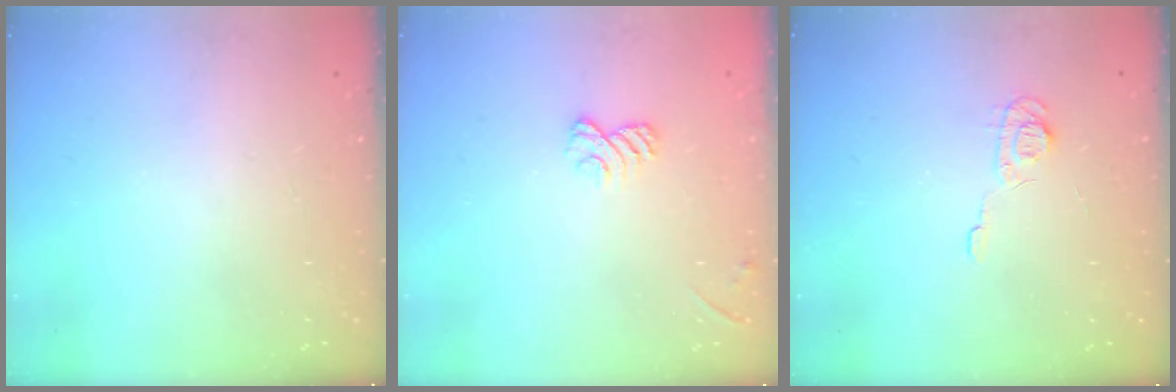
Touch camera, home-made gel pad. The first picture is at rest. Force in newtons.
{"total": 6.7, "press": 6.6, "slide": 1.2}
{"total": 5.9, "press": 5.8, "slide": 0.9}